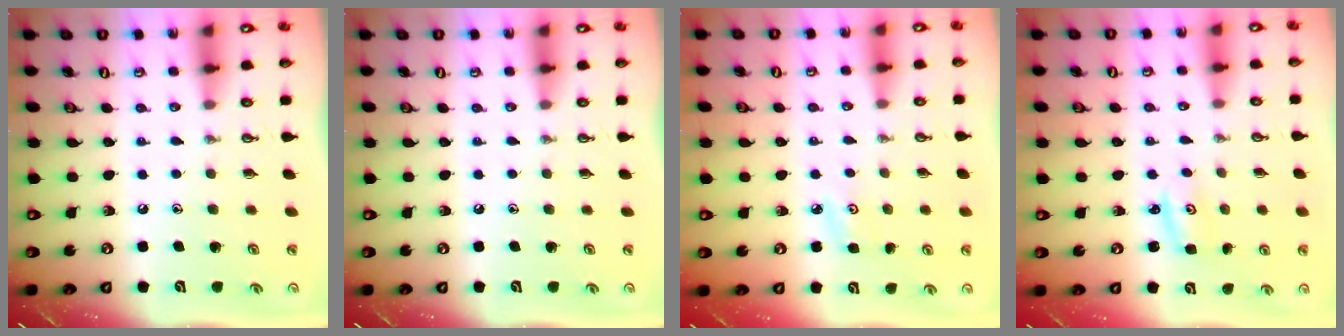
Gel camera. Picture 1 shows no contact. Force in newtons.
{"total": 0.0}
{"total": 3.5, "press": 3.4, "slide": 0.4}
{"total": 2.7, "press": 2.7, "slide": 0.2}